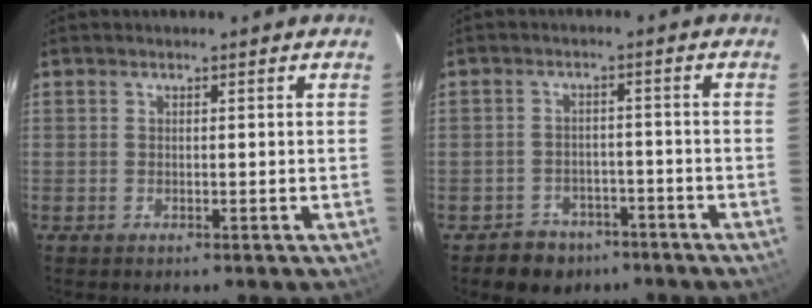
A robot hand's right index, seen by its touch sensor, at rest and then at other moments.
{"total": 6.7, "force": [-4.7, 4.7, 0.8], "torque": [-0.030, 0.024, -0.060]}